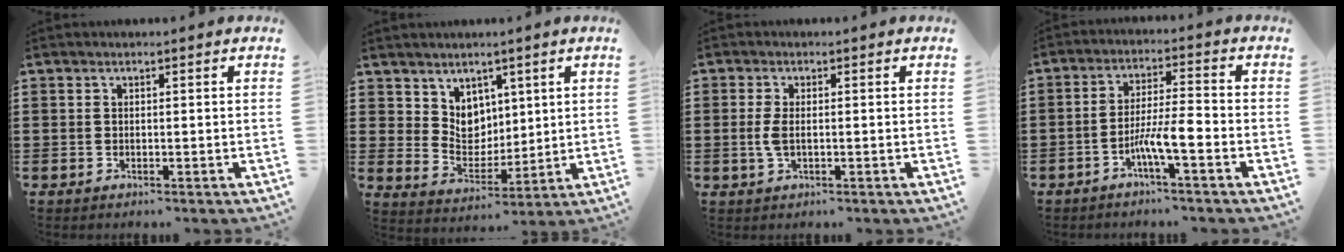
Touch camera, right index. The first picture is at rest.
{"total": 5.6, "force": [3.7, 4.2, 0.6], "torque": [-0.039, -0.006, 0.071]}
{"total": 2.8, "force": [-0.3, 0.9, 2.7], "torque": [-0.072, -0.010, -0.012]}
{"total": 6.6, "force": [-3.1, 0.6, 5.7], "torque": [-0.110, -0.004, -0.060]}